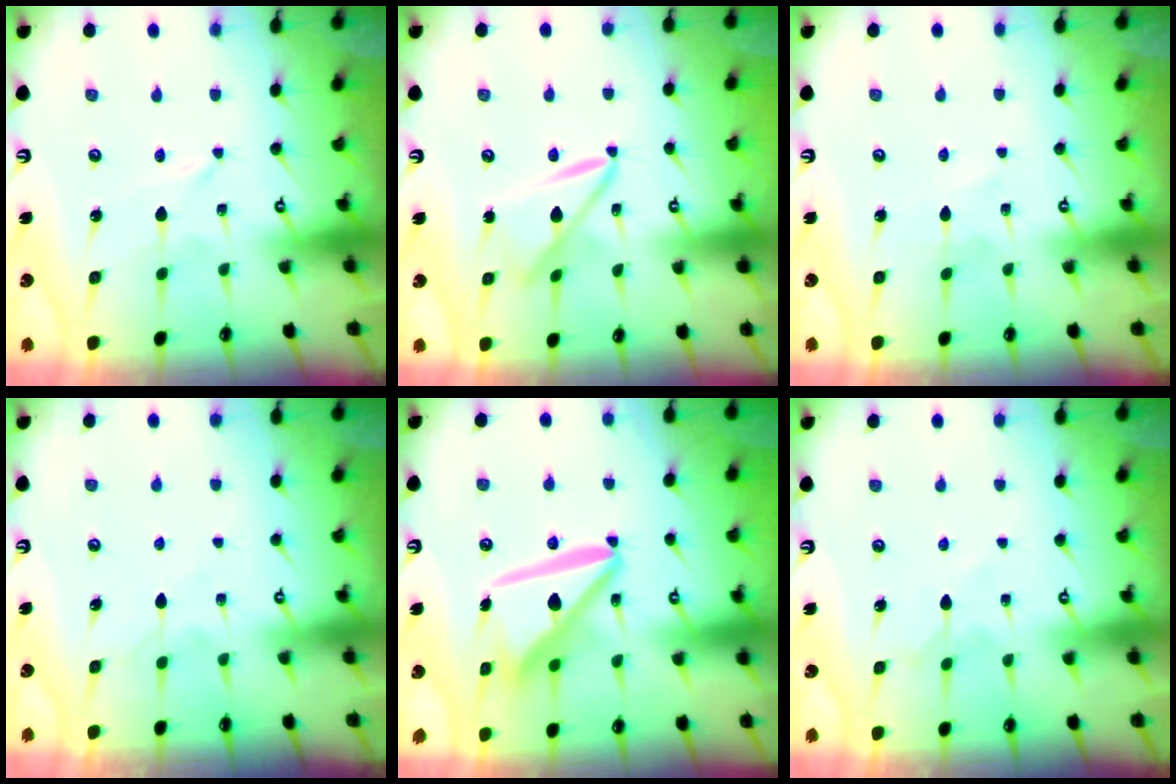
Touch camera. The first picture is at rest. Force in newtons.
{"total": 9.8, "press": 9.8, "slide": 0.7}
{"total": 1.4, "press": 1.4, "slide": 0.1}
{"total": 5.6, "press": 5.5, "slide": 0.7}
{"total": 14.3, "press": 14.1, "slide": 1.8}
{"total": 6.2, "press": 6.2, "slide": 0.6}